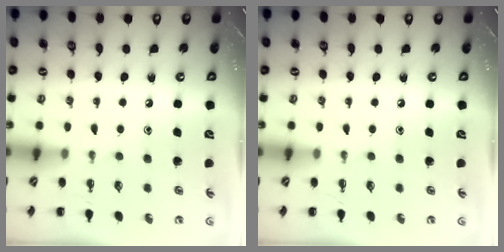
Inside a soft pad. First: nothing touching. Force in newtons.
{"total": 0.0}